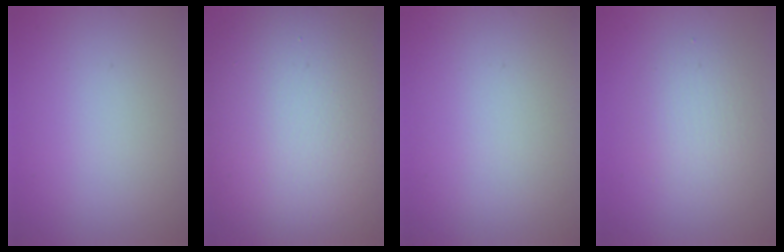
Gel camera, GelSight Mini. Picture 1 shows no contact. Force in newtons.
{"total": 11.7, "press": 11.7, "slide": 0.9}
{"total": 0.0}
{"total": 2.7, "press": 2.7, "slide": 0.3}